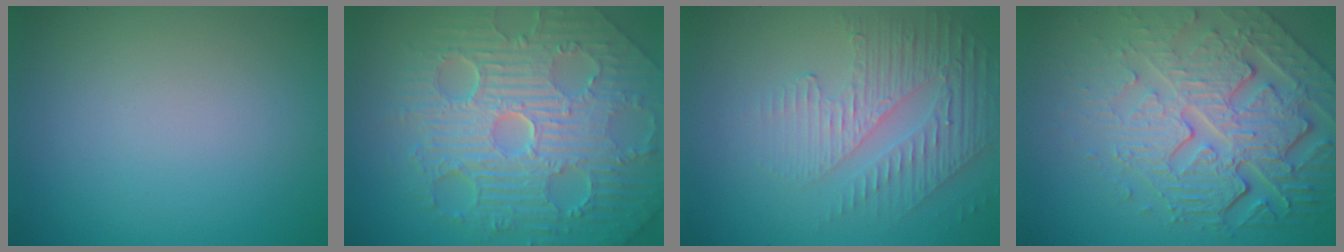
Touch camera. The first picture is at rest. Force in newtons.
{"total": 11.1, "press": 7.2, "slide": 8.4}
{"total": 5.1, "press": 3.3, "slide": 3.9}
{"total": 8.3, "press": 5.8, "slide": 6.0}